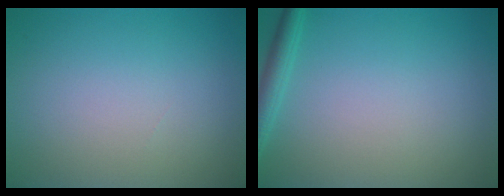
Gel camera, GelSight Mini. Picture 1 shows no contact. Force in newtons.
{"total": 1.9, "press": 1.9, "slide": 0.1}